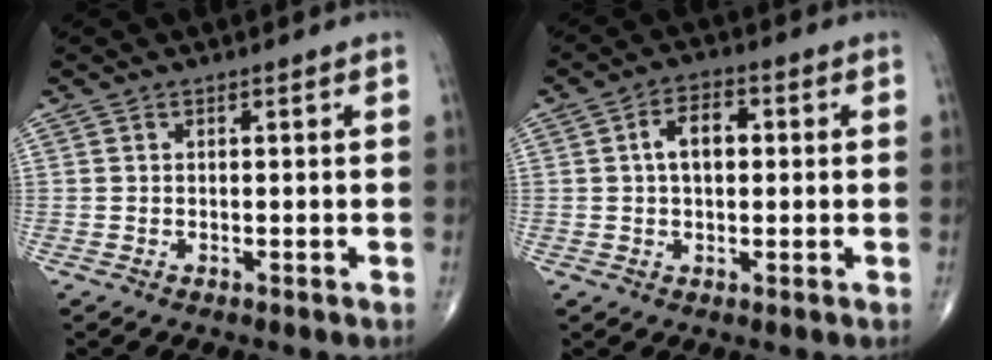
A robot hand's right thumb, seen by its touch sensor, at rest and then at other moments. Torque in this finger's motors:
{"motor_torque": [0.18, 1.94, 0.28, -0.31, 0.06]}